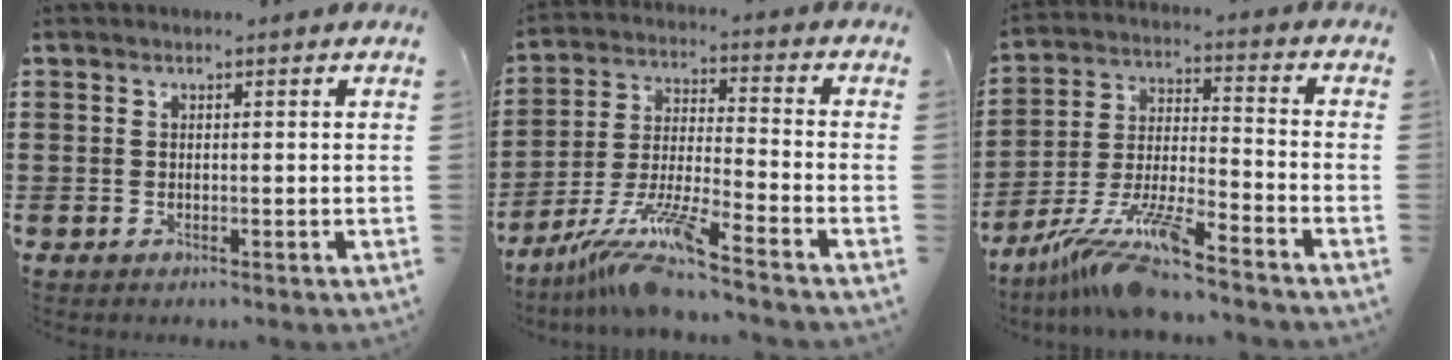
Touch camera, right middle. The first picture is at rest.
{"total": 10.8, "force": [-8.9, -0.2, 6.2], "torque": [-0.133, -0.009, -0.179]}
{"total": 11.5, "force": [-10.0, 0.1, 5.7], "torque": [-0.118, 0.003, -0.199]}